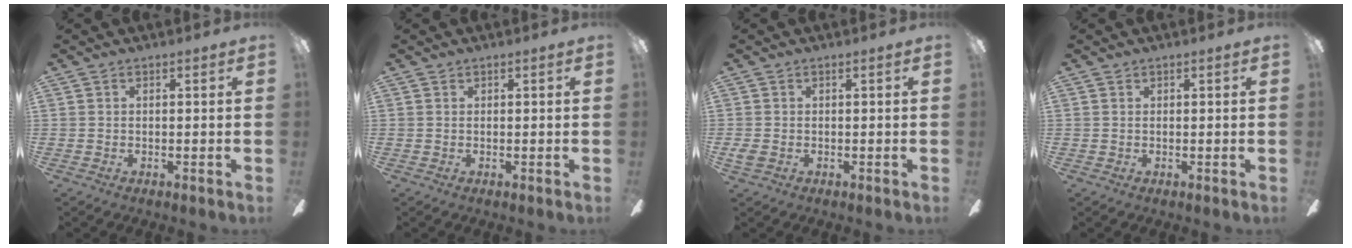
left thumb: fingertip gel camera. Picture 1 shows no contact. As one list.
[{"total": 0.0}, {"total": 1.8, "force": [-0.8, 1.1, 1.1], "torque": [-0.025, 0.001, -0.016]}, {"total": 0.0}]